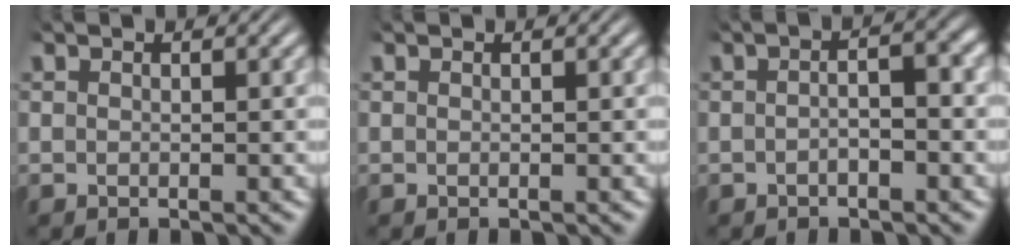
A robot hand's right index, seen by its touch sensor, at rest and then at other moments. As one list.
[{"total": 0.0}, {"total": 2.5, "force": [-0.7, 0.7, 2.3], "torque": [-0.026, 0.006, -0.018]}]